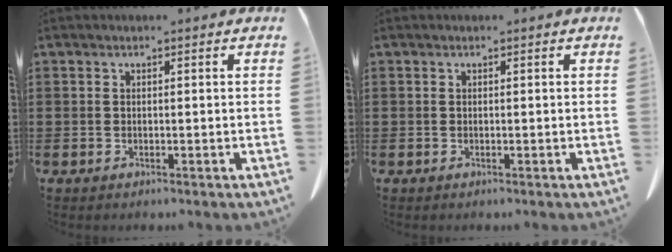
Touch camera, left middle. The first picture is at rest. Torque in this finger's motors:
{"motor_torque": [0.00, 0.00, 0.00, 0.00]}